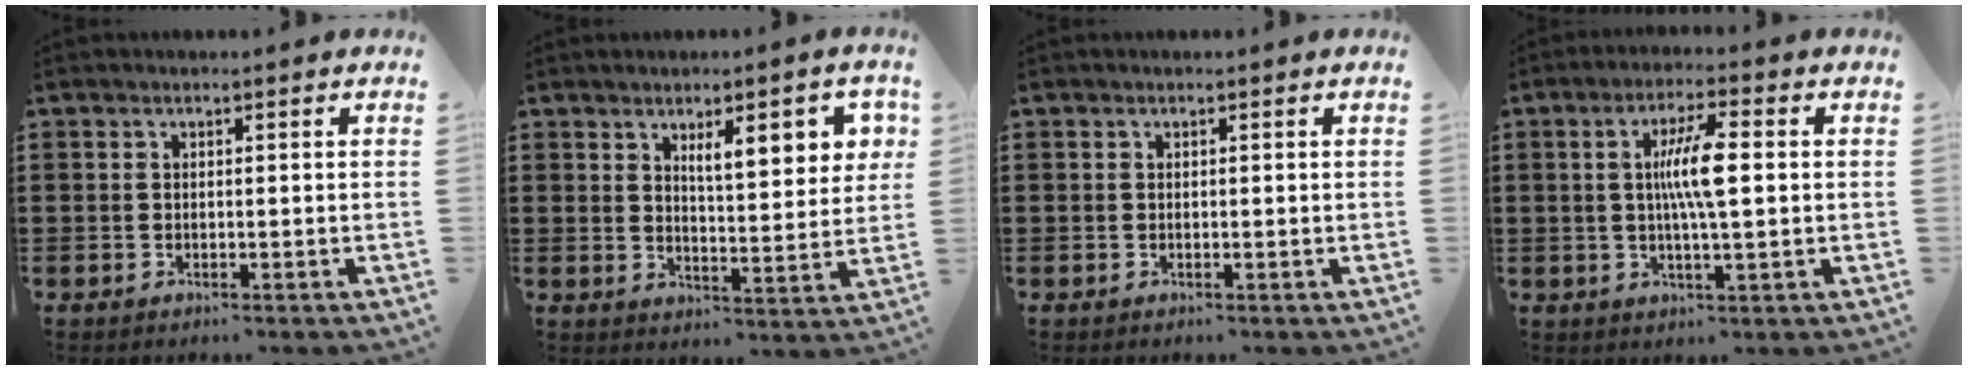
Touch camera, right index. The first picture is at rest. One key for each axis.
{"total": 7.2, "fx": 3.6, "fy": 2.2, "fz": 5.9, "tx": -0.098, "ty": -0.005, "tz": 0.055}
{"total": 0.0}
{"total": 7.3, "fx": 0.7, "fy": 1.1, "fz": 7.1, "tx": -0.139, "ty": 0.001, "tz": 0.004}